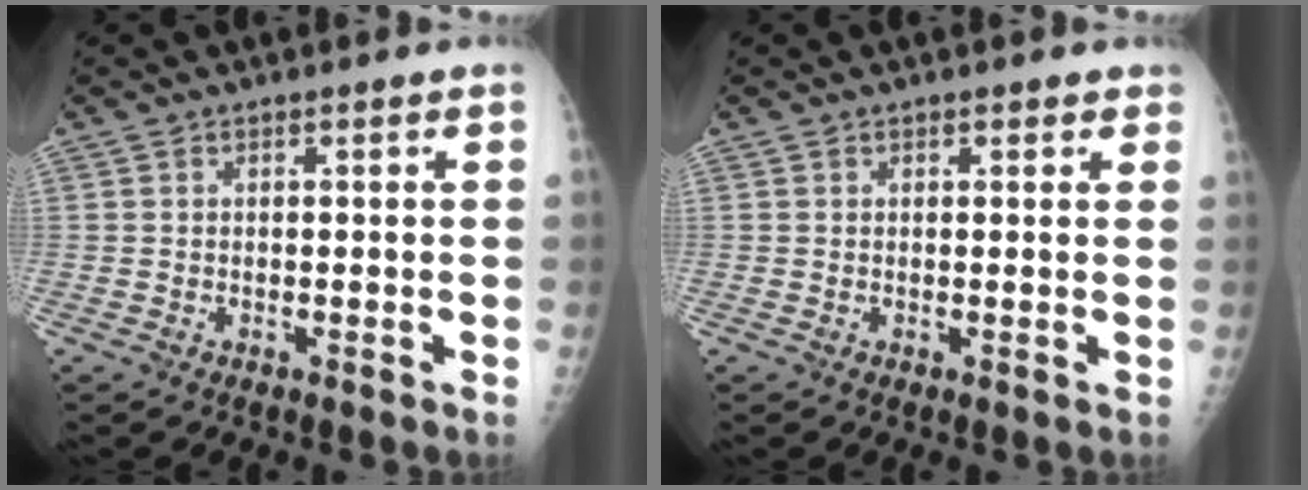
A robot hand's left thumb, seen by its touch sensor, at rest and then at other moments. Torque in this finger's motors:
{"motor_torque": [-0.18, 0.00, 0.05, 0.03, -0.04]}